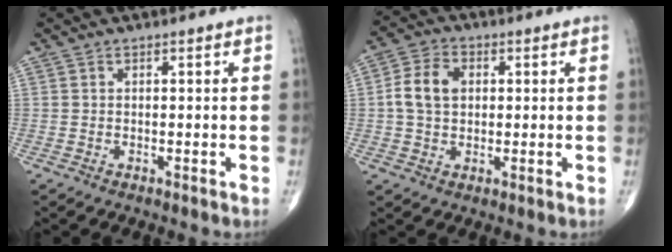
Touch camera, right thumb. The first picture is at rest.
{"total": 7.3, "force": [0.8, 5.3, 5.0], "torque": [-0.089, 0.013, 0.009]}